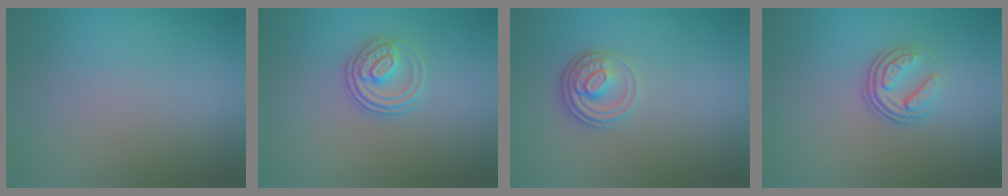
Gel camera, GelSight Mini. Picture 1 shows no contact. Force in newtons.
{"total": 2.8, "press": 2.6, "slide": 1.2}
{"total": 3.7, "press": 2.6, "slide": 2.6}
{"total": 3.7, "press": 2.5, "slide": 2.7}